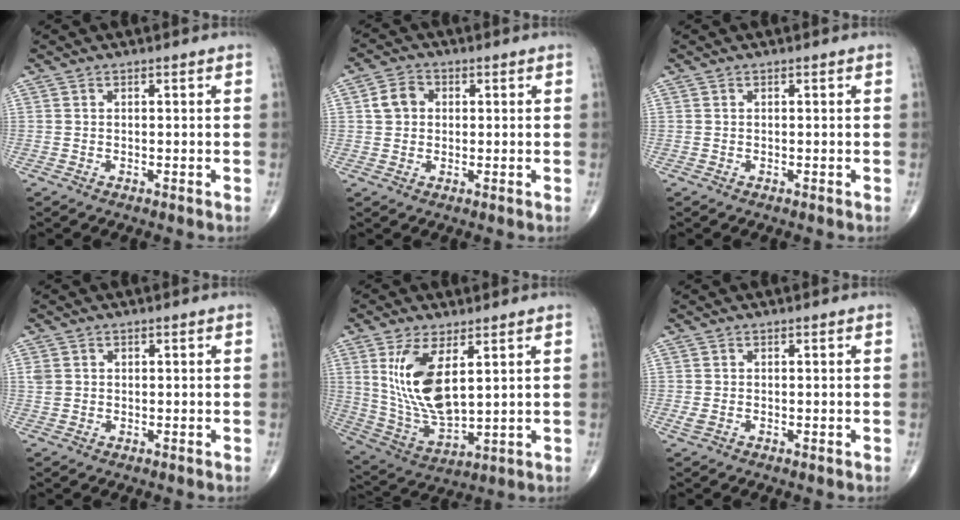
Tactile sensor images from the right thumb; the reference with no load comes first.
{"total": 4.6, "force": [0.8, 3.8, 2.4], "torque": [-0.035, 0.009, 0.008]}
{"total": 0.0}
{"total": 2.0, "force": [0.5, 1.8, 0.9], "torque": [-0.014, 0.003, 0.014]}
{"total": 14.1, "force": [4.3, 6.2, 12.0], "torque": [-0.232, -0.026, 0.103]}
{"total": 1.2, "force": [-0.1, 0.8, 0.9], "torque": [-0.025, 0.002, 0.002]}